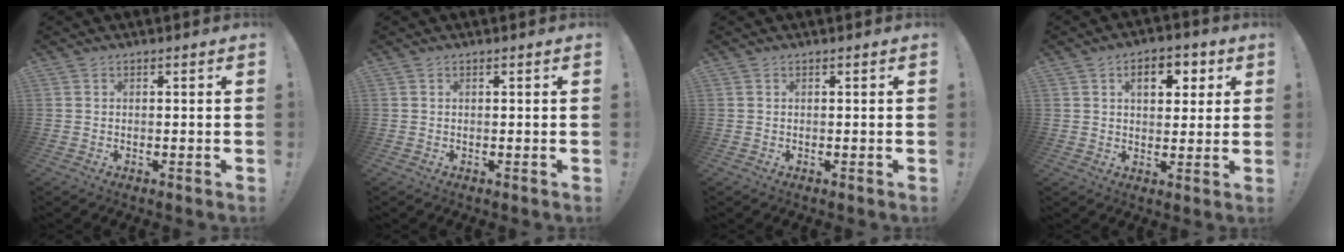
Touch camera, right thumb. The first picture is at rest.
{"total": 0.0}
{"total": 0.0}
{"total": 8.1, "force": [2.8, 5.1, 5.6], "torque": [-0.071, 0.000, 0.043]}